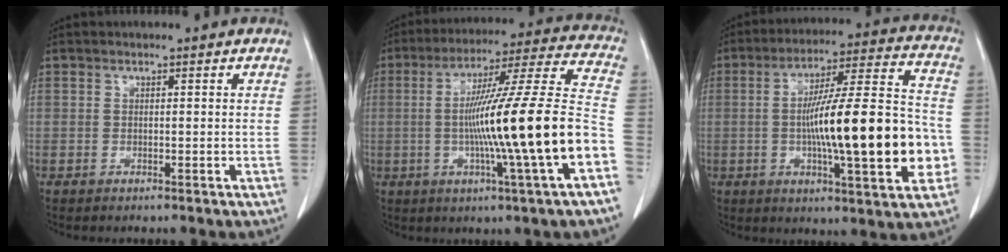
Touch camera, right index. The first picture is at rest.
{"total": 21.7, "force": [-4.6, -1.1, 21.1], "torque": [-0.310, 0.003, -0.084]}
{"total": 21.5, "force": [-3.3, 2.9, 21.0], "torque": [-0.299, 0.019, -0.046]}